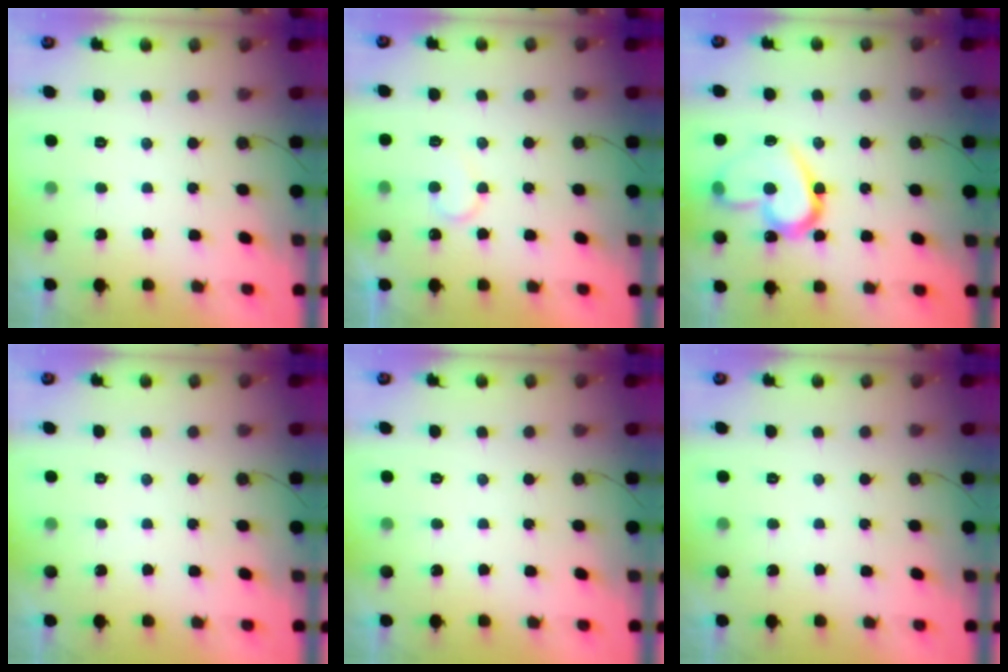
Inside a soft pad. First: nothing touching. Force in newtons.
{"total": 6.3, "press": 6.3, "slide": 0.5}
{"total": 17.0, "press": 16.9, "slide": 2.3}
{"total": 0.0}
{"total": 0.0}
{"total": 0.0}